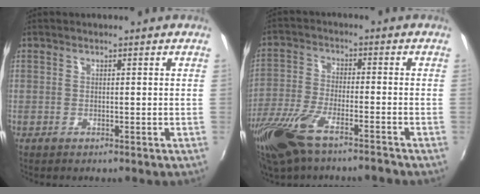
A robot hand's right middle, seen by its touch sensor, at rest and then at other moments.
{"total": 14.5, "force": [-10.5, 3.7, 9.3], "torque": [-0.210, -0.047, -0.200]}